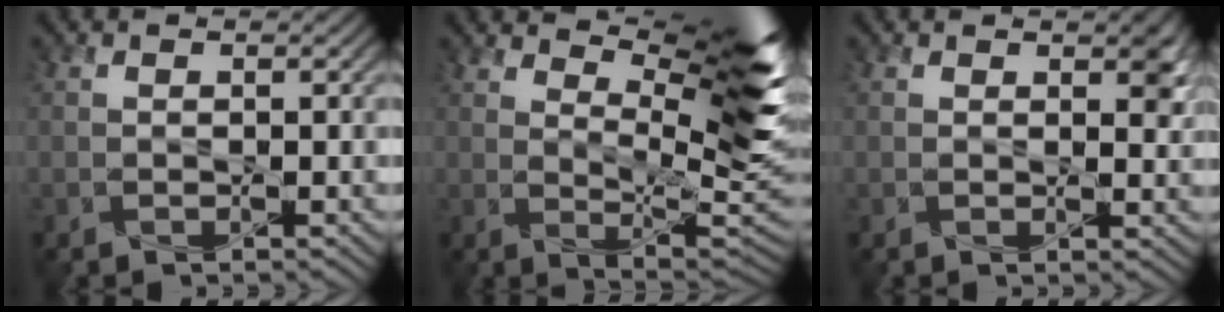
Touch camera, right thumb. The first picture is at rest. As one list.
[{"total": 12.2, "force": [6.2, 3.3, 9.9], "torque": [-0.164, 0.000, 0.106]}, {"total": 2.7, "force": [1.3, 1.3, 2.0], "torque": [-0.028, -0.006, 0.023]}]